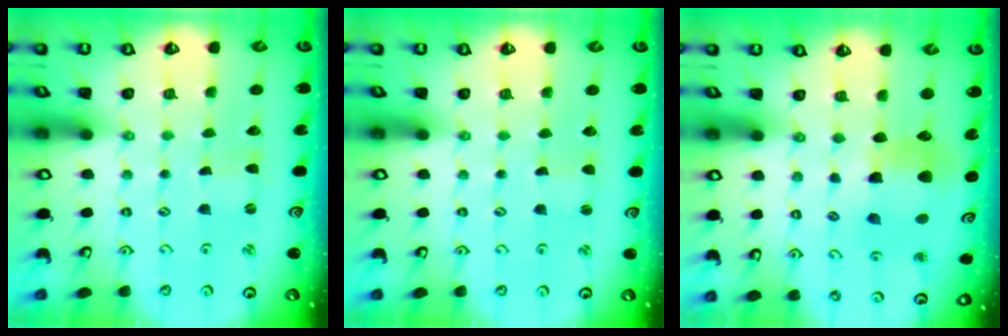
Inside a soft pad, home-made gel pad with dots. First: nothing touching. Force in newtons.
{"total": 0.0}
{"total": 8.8, "press": 8.7, "slide": 1.1}